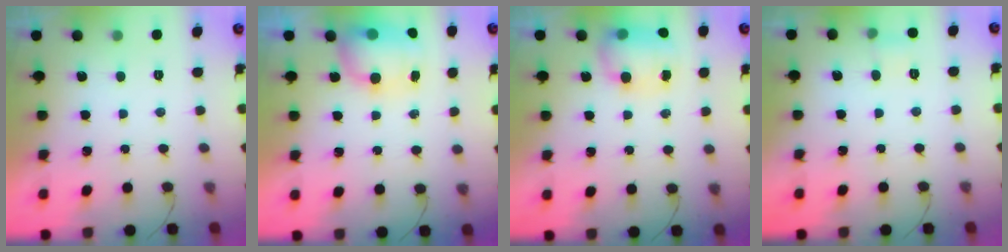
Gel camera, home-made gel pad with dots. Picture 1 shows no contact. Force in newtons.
{"total": 8.3, "press": 8.1, "slide": 1.8}
{"total": 8.0, "press": 8.0, "slide": 0.6}
{"total": 4.5, "press": 4.3, "slide": 1.2}